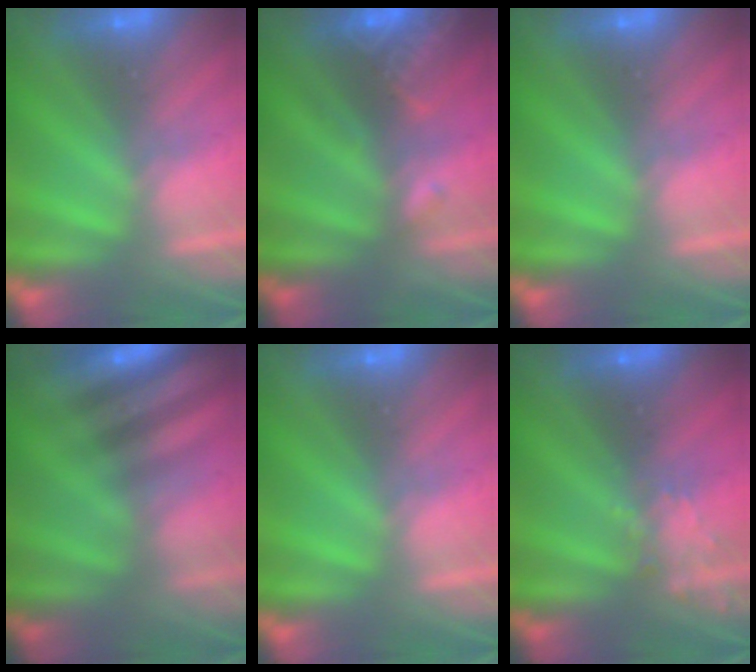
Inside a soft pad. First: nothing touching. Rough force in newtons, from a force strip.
{"total": 2.8}
{"total": 0.0}
{"total": 3.0}
{"total": 0.0}
{"total": 2.4}